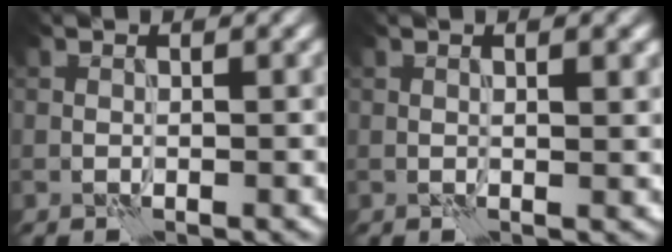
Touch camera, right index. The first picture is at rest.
{"total": 2.0, "force": [0.9, 0.5, 1.7], "torque": [-0.019, -0.001, 0.007]}